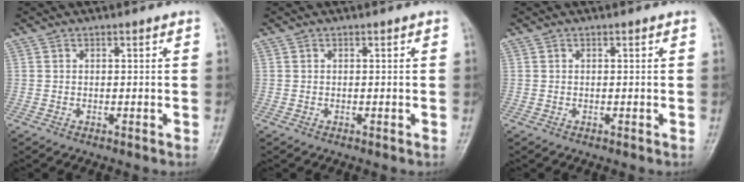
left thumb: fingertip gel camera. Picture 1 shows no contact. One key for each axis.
{"total": 0.0}
{"total": 0.0}